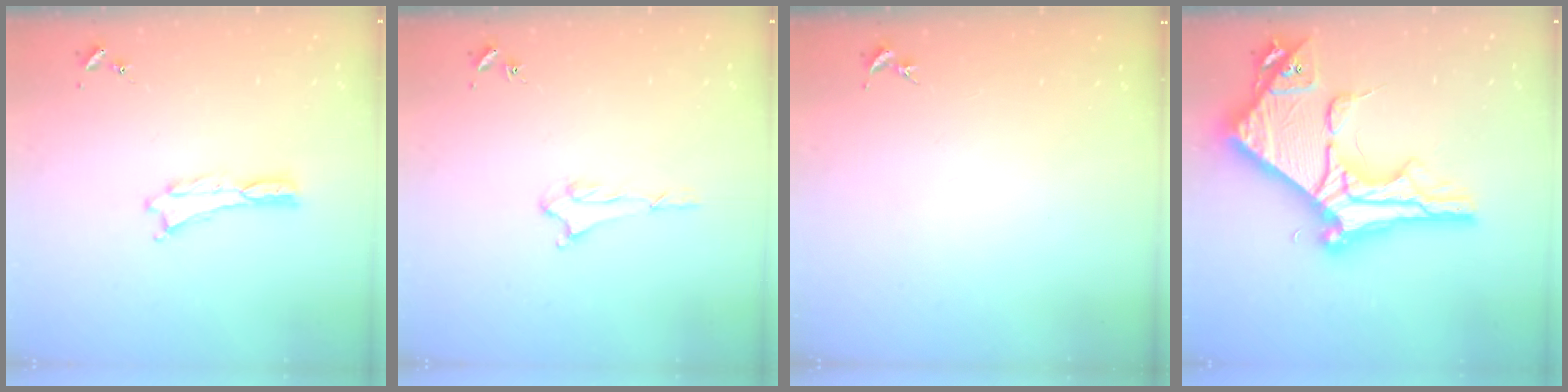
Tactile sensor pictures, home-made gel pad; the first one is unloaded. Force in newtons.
{"total": 1.5, "press": 1.5, "slide": 0.2}
{"total": 0.0}
{"total": 15.4, "press": 15.3, "slide": 1.5}